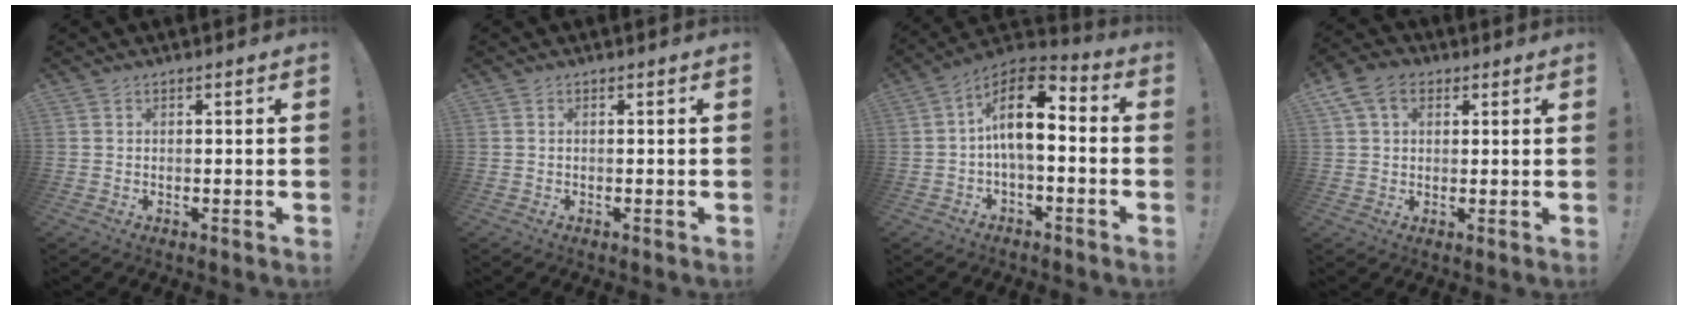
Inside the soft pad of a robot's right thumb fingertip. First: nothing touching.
{"total": 0.0}
{"total": 12.6, "force": [0.9, 6.0, 11.1], "torque": [-0.188, 0.009, 0.017]}
{"total": 8.3, "force": [3.4, 5.9, 4.6], "torque": [-0.083, 0.006, 0.071]}